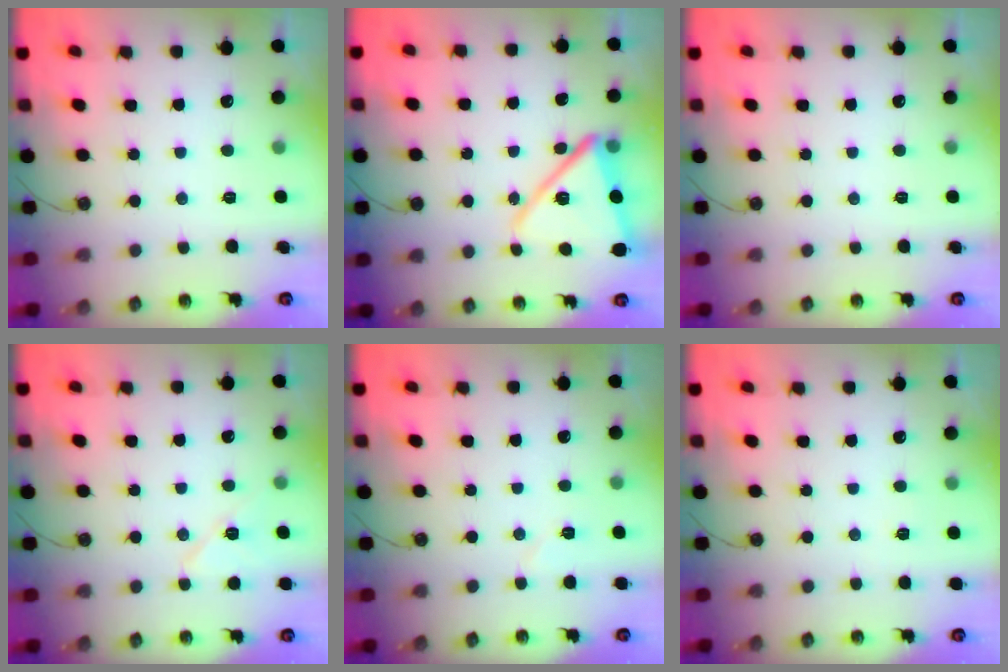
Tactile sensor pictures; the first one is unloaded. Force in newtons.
{"total": 15.4, "press": 15.3, "slide": 1.3}
{"total": 0.0}
{"total": 7.8, "press": 7.8, "slide": 0.7}
{"total": 4.4, "press": 4.3, "slide": 0.9}
{"total": 2.6, "press": 1.3, "slide": 2.2}